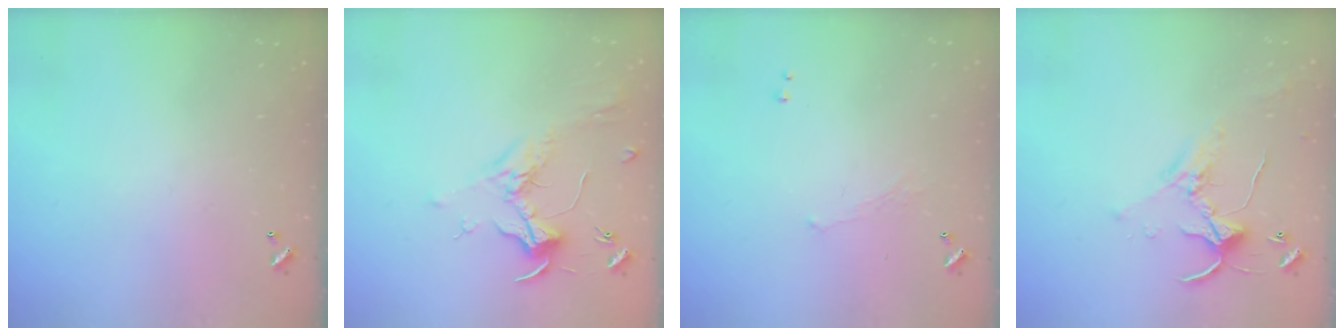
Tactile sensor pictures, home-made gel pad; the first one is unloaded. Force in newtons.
{"total": 1.8, "press": 1.6, "slide": 0.9}
{"total": 1.1, "press": 1.0, "slide": 0.6}
{"total": 1.5, "press": 1.5, "slide": 0.3}